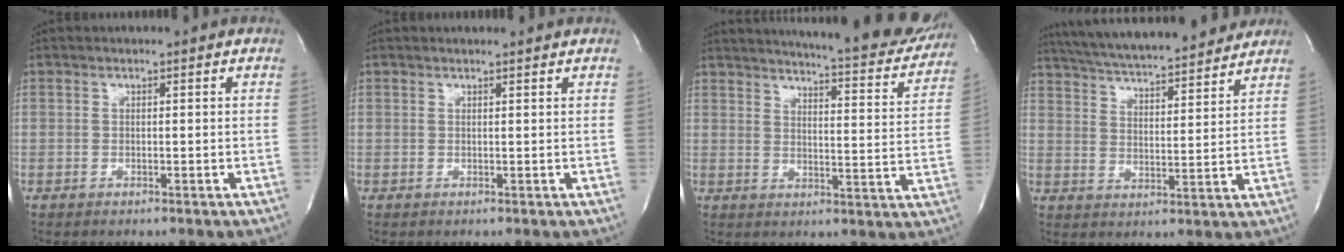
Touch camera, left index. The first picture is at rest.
{"total": 1.6, "force": [1.6, 0.0, 0.1], "torque": [-0.008, 0.001, 0.015]}
{"total": 22.7, "force": [20.7, 3.0, 8.7], "torque": [-0.128, -0.066, 0.244]}
{"total": 19.7, "force": [17.8, 2.5, 8.1], "torque": [-0.144, 0.019, 0.261]}